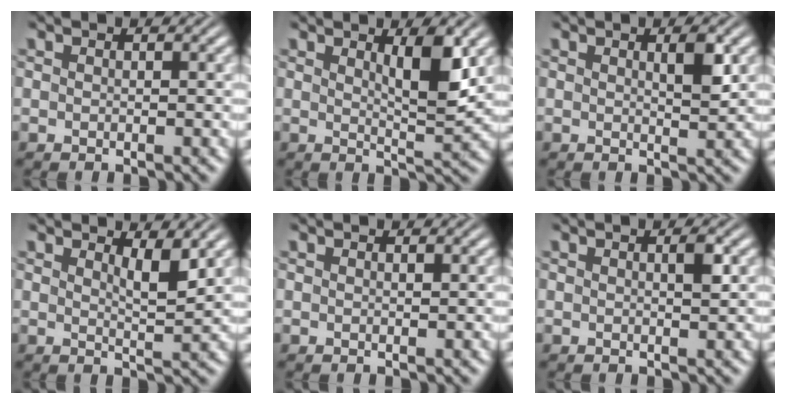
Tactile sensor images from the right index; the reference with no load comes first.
{"total": 3.7, "force": [1.5, 0.4, 3.3], "torque": [-0.052, -0.018, 0.031]}
{"total": 1.8, "force": [0.7, 0.1, 1.6], "torque": [-0.020, -0.007, 0.012]}
{"total": 2.4, "force": [1.5, 0.1, 1.8], "torque": [-0.025, -0.019, 0.029]}
{"total": 0.0}
{"total": 1.1, "force": [0.3, 0.0, 1.1], "torque": [-0.014, -0.002, 0.004]}